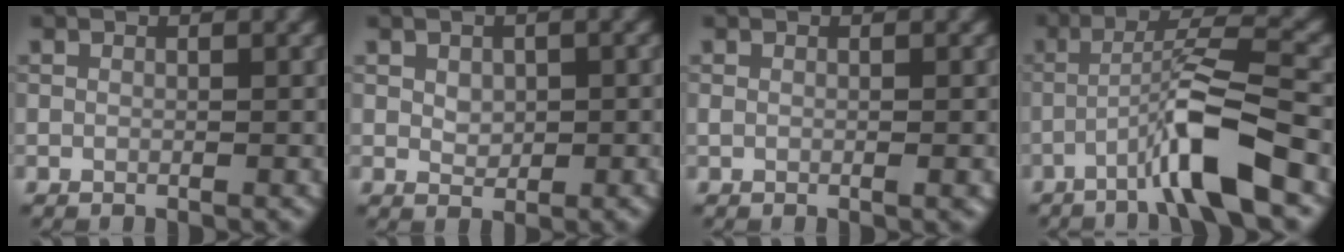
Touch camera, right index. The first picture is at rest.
{"total": 1.6, "force": [0.2, 1.2, 1.1], "torque": [-0.017, -0.002, 0.008]}
{"total": 0.7, "force": [-0.1, 0.2, 0.7], "torque": [-0.012, -0.002, -0.001]}
{"total": 7.0, "force": [-3.4, 0.4, 6.1], "torque": [-0.103, 0.021, -0.068]}